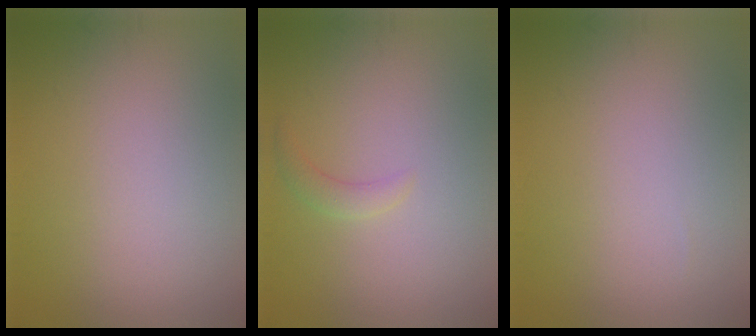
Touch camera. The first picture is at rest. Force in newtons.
{"total": 1.3, "press": 1.3, "slide": 0.1}
{"total": 0.0}